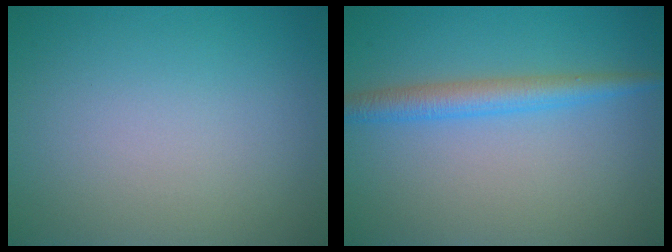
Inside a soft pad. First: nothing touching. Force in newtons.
{"total": 3.0, "press": 3.0, "slide": 0.1}